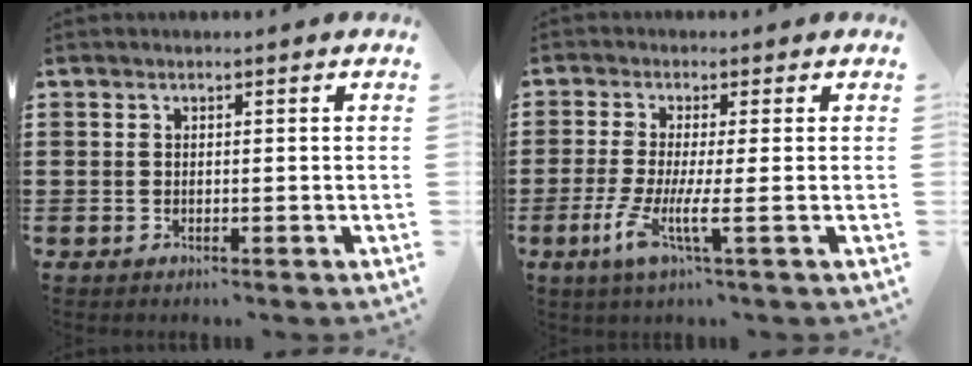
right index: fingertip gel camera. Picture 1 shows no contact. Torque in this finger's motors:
{"motor_torque": [1.05, 0.45, 0.43, 0.12]}